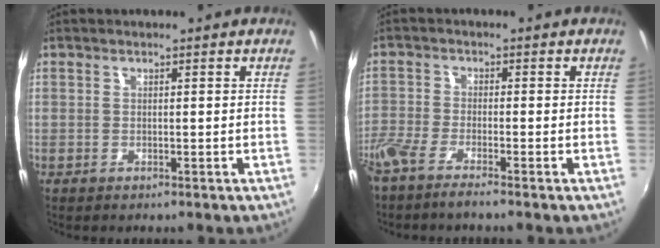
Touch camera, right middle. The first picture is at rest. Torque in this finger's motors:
{"motor_torque": [1.15, -0.99, 0.26, 0.21]}